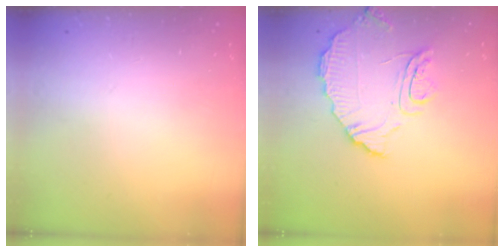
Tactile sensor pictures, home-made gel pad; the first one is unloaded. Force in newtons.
{"total": 9.4, "press": 9.3, "slide": 1.0}